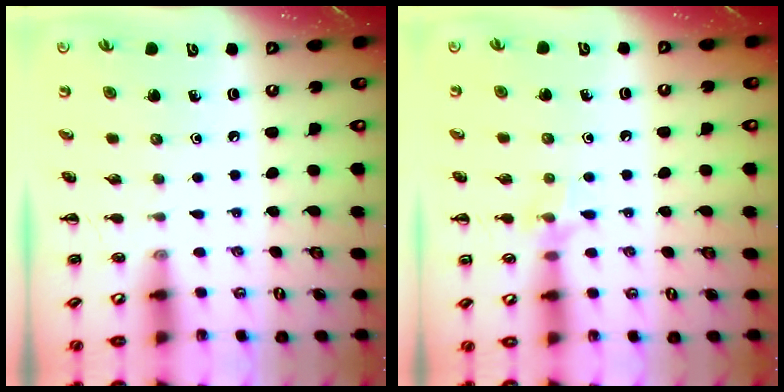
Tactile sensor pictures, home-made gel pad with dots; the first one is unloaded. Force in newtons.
{"total": 6.7, "press": 6.5, "slide": 1.2}